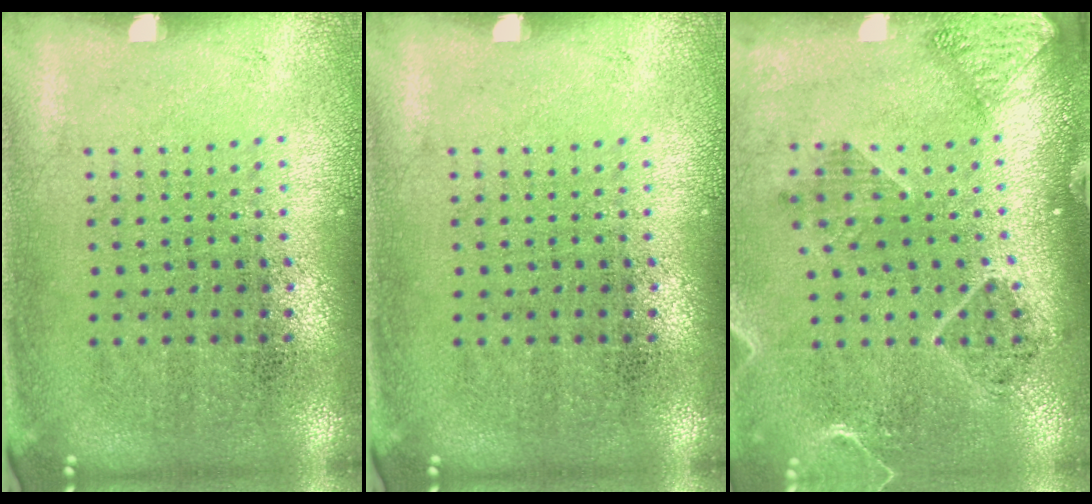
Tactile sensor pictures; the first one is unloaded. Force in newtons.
{"total": 0.0}
{"total": 1.5, "press": 1.5, "slide": 0.2}